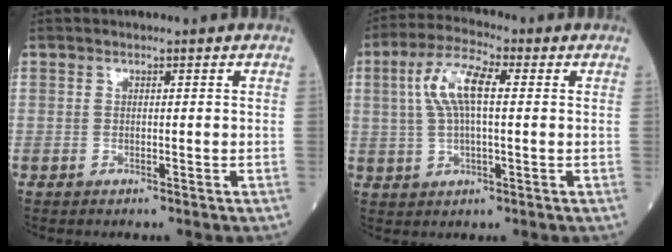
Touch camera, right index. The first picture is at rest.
{"total": 8.2, "force": [1.7, 2.4, 7.7], "torque": [-0.163, 0.021, 0.032]}